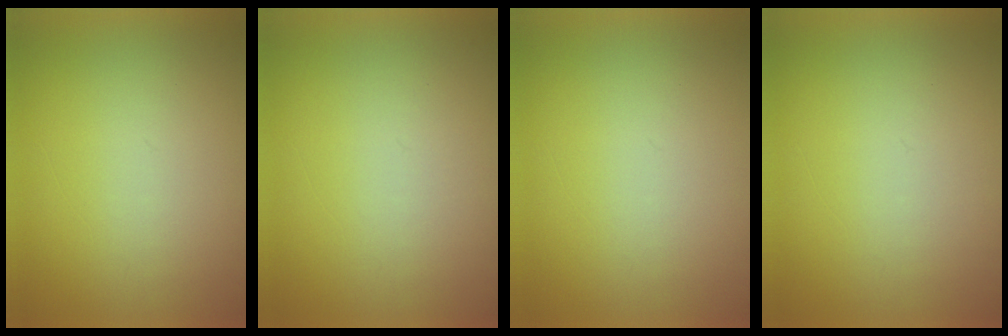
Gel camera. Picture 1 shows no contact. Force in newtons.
{"total": 1.0}
{"total": 0.0}
{"total": 1.1}